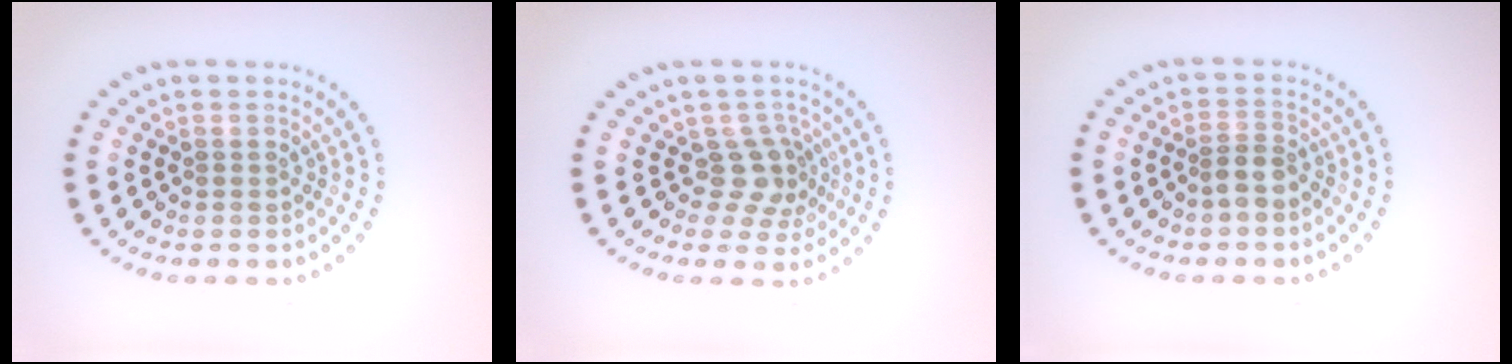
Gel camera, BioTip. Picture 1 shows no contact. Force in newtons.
{"total": 2.9, "press": 2.1, "slide": 1.9}
{"total": 2.1, "press": 1.7, "slide": 1.1}